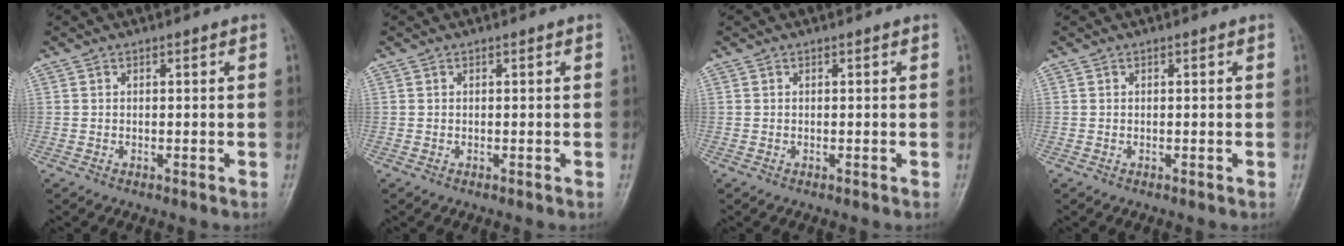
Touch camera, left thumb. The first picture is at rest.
{"total": 0.0}
{"total": 0.0}
{"total": 0.0}